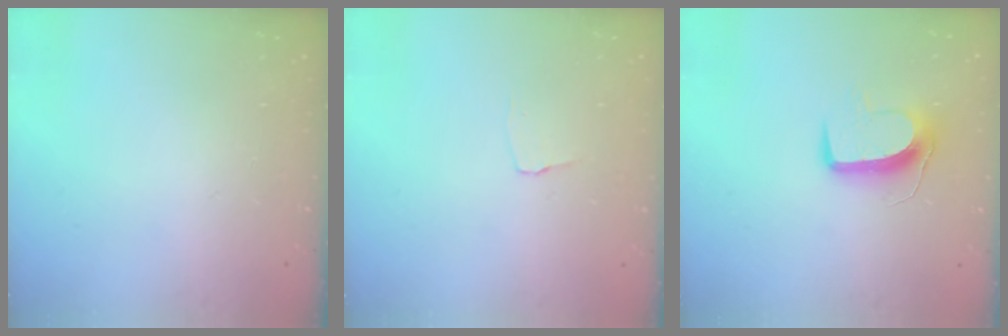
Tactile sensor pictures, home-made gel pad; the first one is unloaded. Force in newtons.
{"total": 2.9, "press": 2.8, "slide": 0.3}
{"total": 9.7, "press": 9.7, "slide": 0.5}